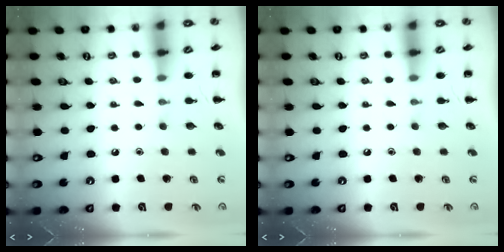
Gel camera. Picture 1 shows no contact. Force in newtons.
{"total": 0.0}